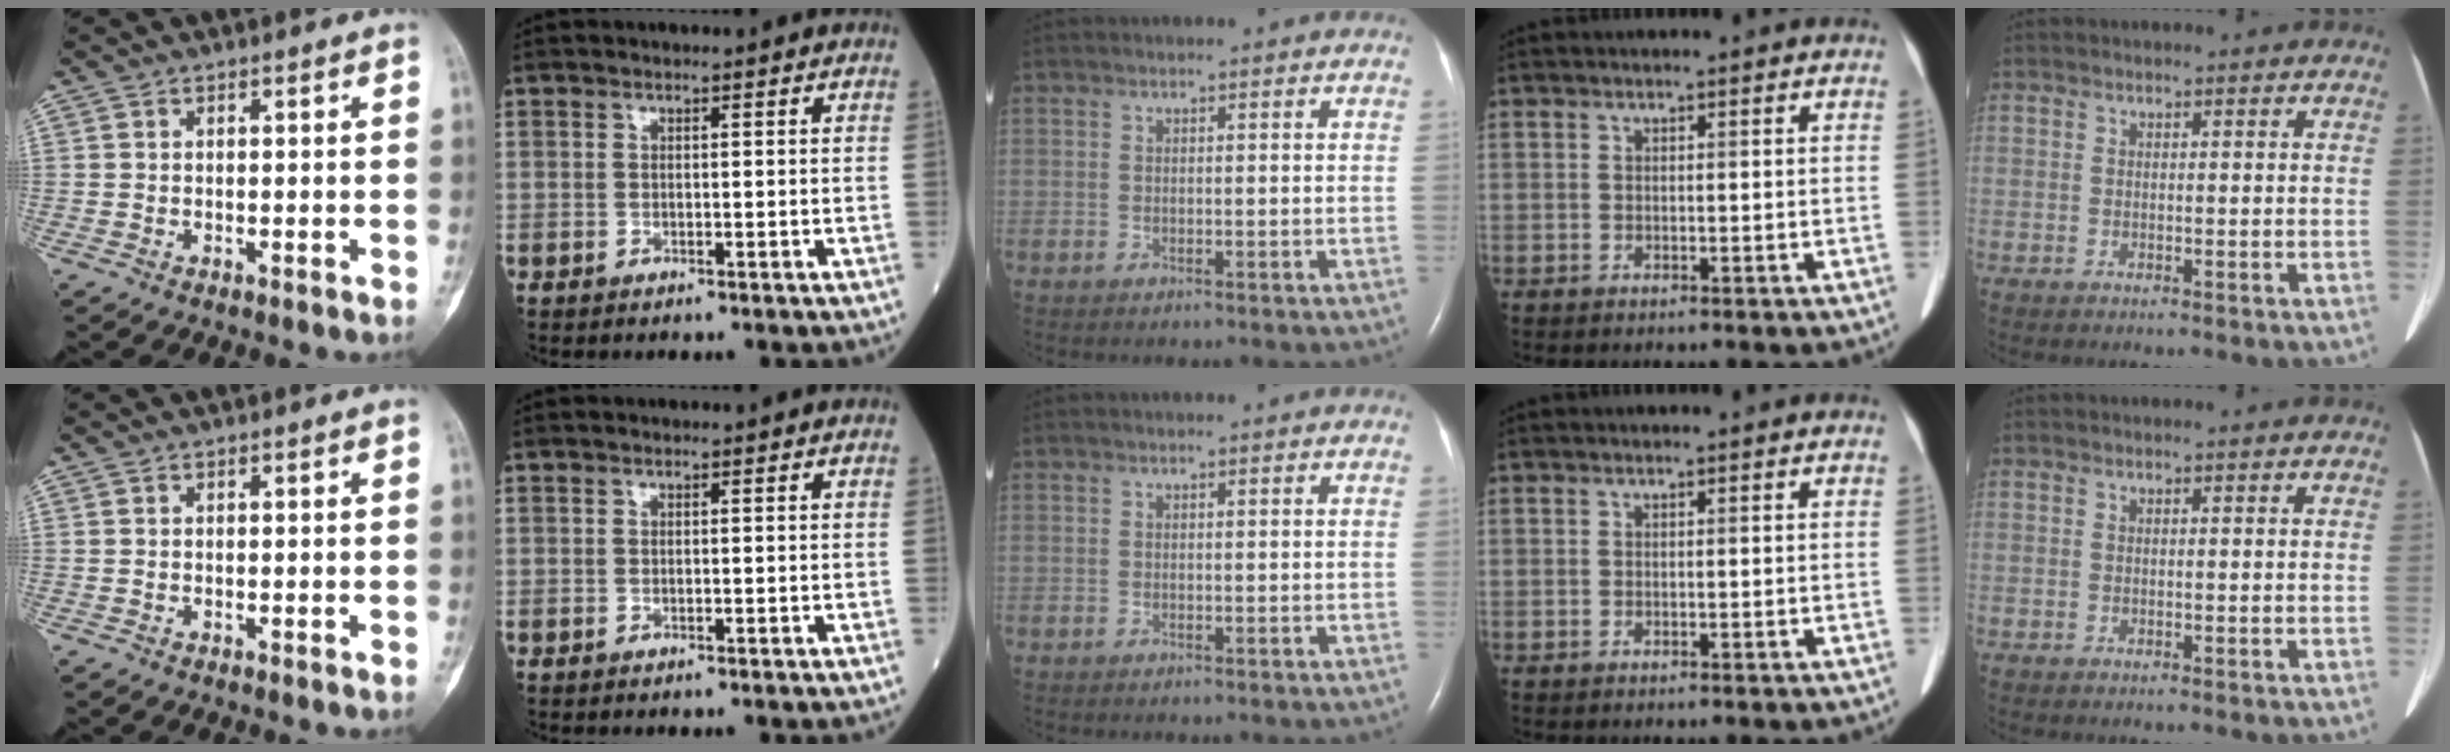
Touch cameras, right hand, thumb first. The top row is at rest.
{}